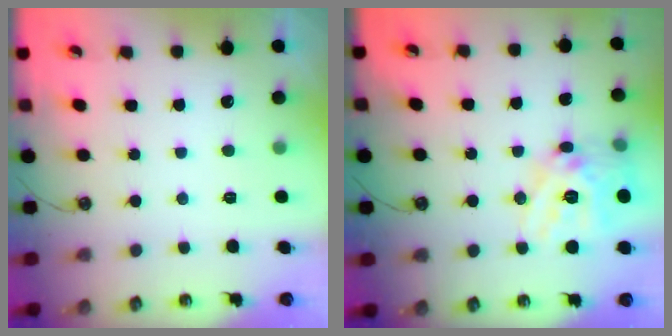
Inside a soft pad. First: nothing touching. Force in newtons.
{"total": 17.7, "press": 17.5, "slide": 2.8}